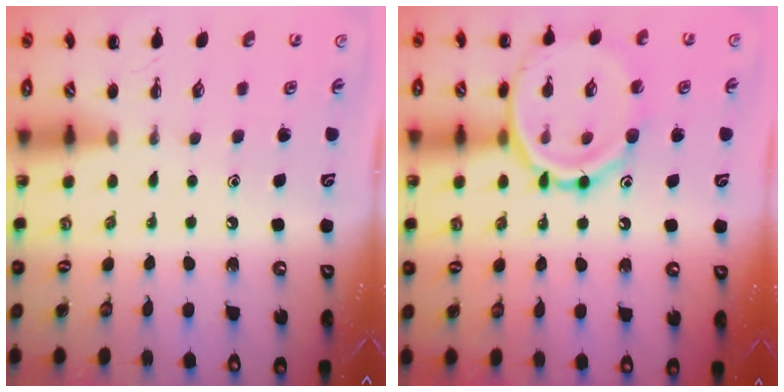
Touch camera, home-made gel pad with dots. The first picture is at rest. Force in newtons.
{"total": 16.9, "press": 16.8, "slide": 1.9}